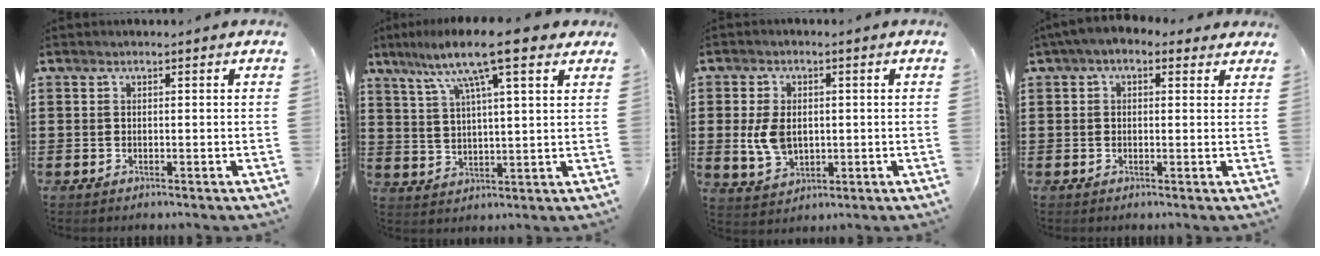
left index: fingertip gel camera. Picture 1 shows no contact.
{"total": 11.6, "force": [7.7, 2.0, 8.4], "torque": [-0.174, -0.014, 0.130]}
{"total": 5.9, "force": [0.1, 4.0, 4.3], "torque": [-0.116, 0.001, -0.005]}
{"total": 2.5, "force": [1.0, 1.5, 1.6], "torque": [-0.036, 0.007, 0.016]}